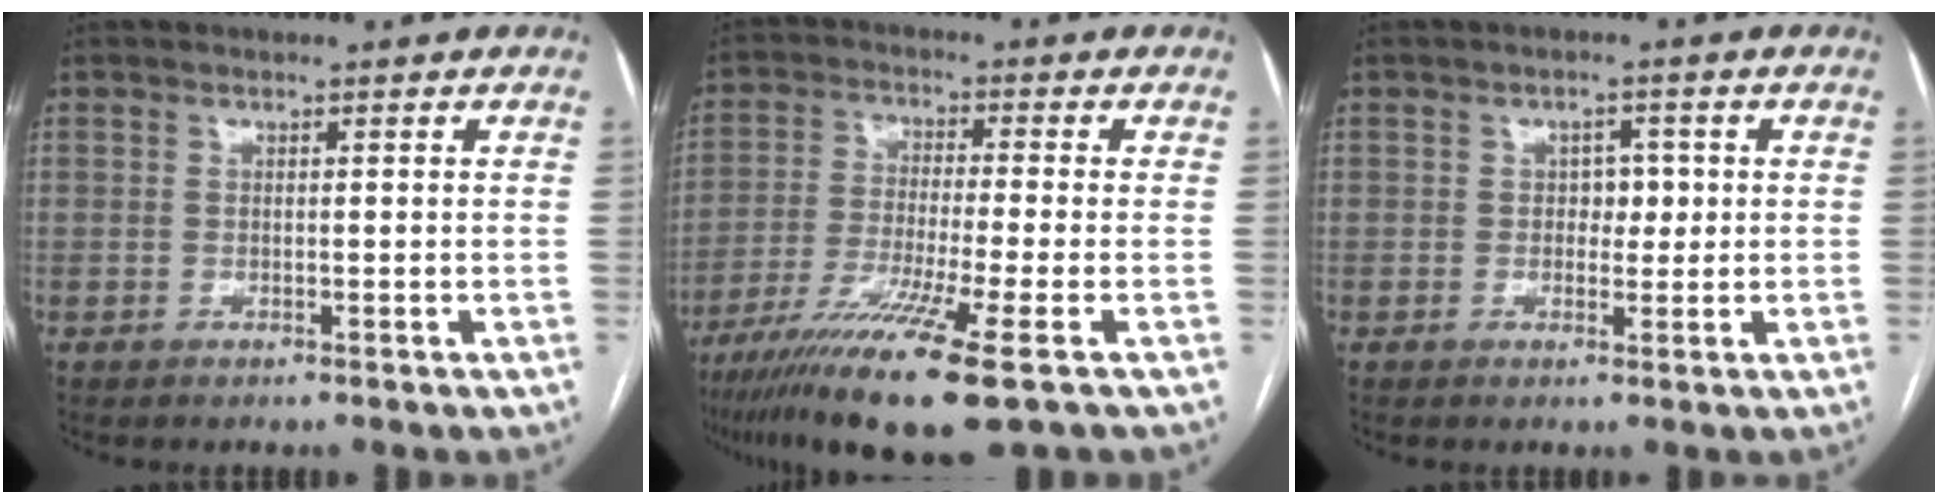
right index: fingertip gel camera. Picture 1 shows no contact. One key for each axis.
{"total": 13.9, "fx": -8.5, "fy": -0.7, "fz": 10.9, "tx": -0.218, "ty": -0.040, "tz": -0.151}
{"total": 2.7, "fx": 0.2, "fy": 1.8, "fz": 2.0, "tx": -0.021, "ty": 0.004, "tz": 0.002}